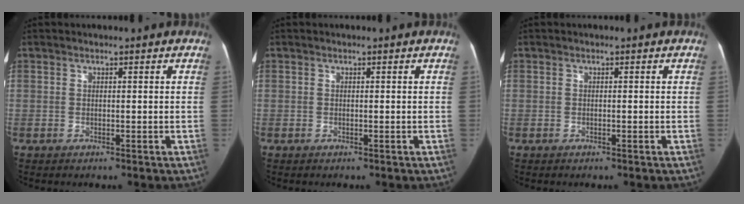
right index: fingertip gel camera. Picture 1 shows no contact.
{"total": 0.0}
{"total": 0.0}